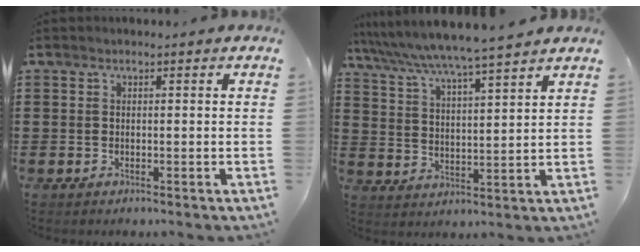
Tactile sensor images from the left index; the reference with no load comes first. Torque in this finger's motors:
{"motor_torque": [1.26, -0.88, 0.54, 0.21]}